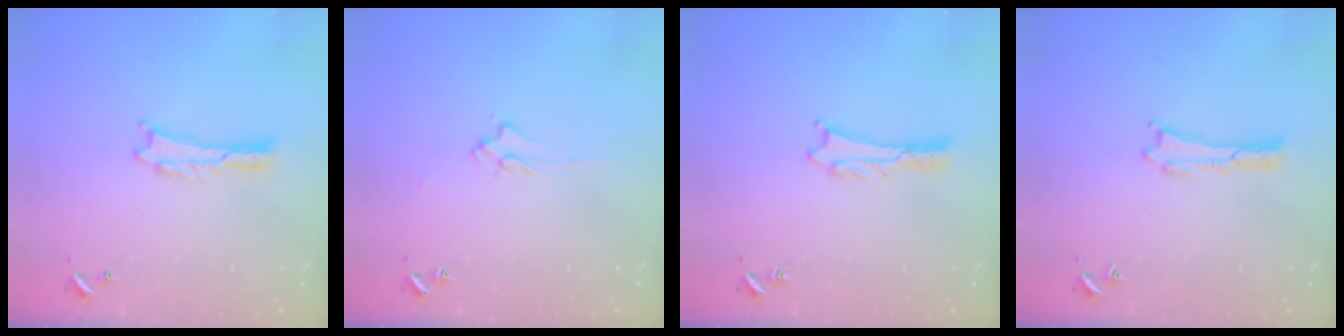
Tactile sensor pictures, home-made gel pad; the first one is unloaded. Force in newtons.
{"total": 1.9, "press": 1.9, "slide": 0.3}
{"total": 0.6, "press": 0.6, "slide": 0.1}
{"total": 0.0}